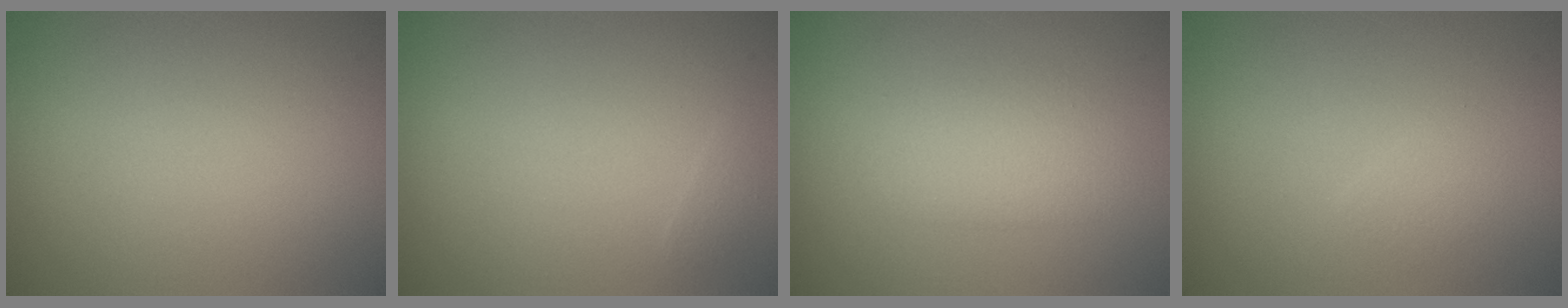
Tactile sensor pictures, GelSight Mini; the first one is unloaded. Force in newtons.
{"total": 0.5, "press": 0.5, "slide": 0.0}
{"total": 2.3, "press": 2.2, "slide": 0.1}
{"total": 0.9, "press": 0.9, "slide": 0.1}